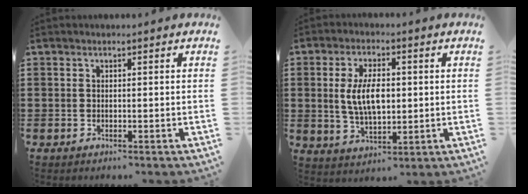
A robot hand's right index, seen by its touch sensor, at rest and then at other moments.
{"total": 7.6, "force": [0.5, 3.7, 6.6], "torque": [-0.126, 0.000, 0.001]}